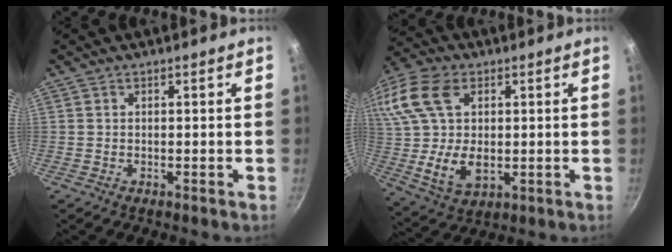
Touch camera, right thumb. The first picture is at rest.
{"total": 22.6, "force": [4.7, 15.2, 16.1], "torque": [-0.342, 0.012, 0.089]}